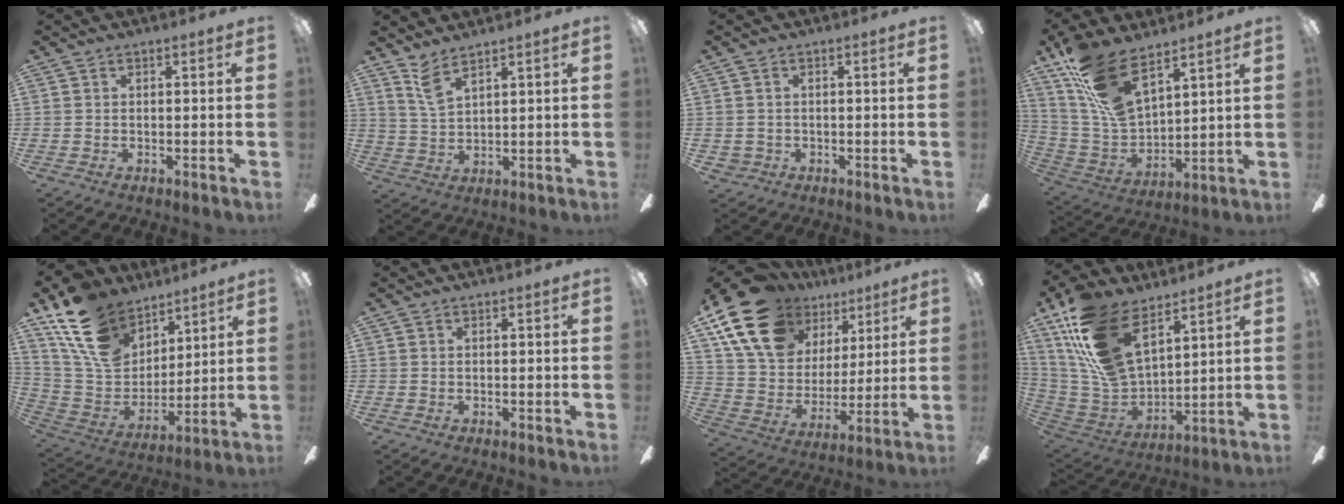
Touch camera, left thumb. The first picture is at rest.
{"total": 5.7, "force": [4.5, 1.4, 3.2], "torque": [-0.074, -0.018, 0.082]}
{"total": 1.6, "force": [-0.3, 1.5, 0.4], "torque": [-0.009, 0.003, -0.008]}
{"total": 16.5, "force": [11.5, 6.6, 9.8], "torque": [-0.216, -0.064, 0.209]}
{"total": 20.0, "force": [12.5, 12.6, 9.1], "torque": [-0.202, -0.056, 0.239]}
{"total": 0.0}
{"total": 20.6, "force": [12.4, 13.0, 10.0], "torque": [-0.189, -0.051, 0.233]}
{"total": 21.7, "force": [12.7, 11.2, 13.6], "torque": [-0.317, -0.063, 0.233]}